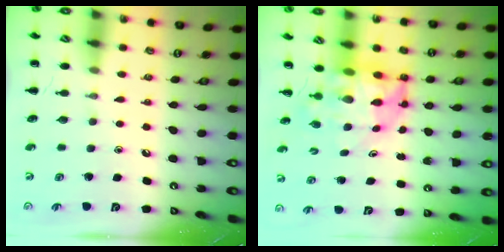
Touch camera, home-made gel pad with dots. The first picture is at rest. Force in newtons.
{"total": 6.3, "press": 6.0, "slide": 1.8}